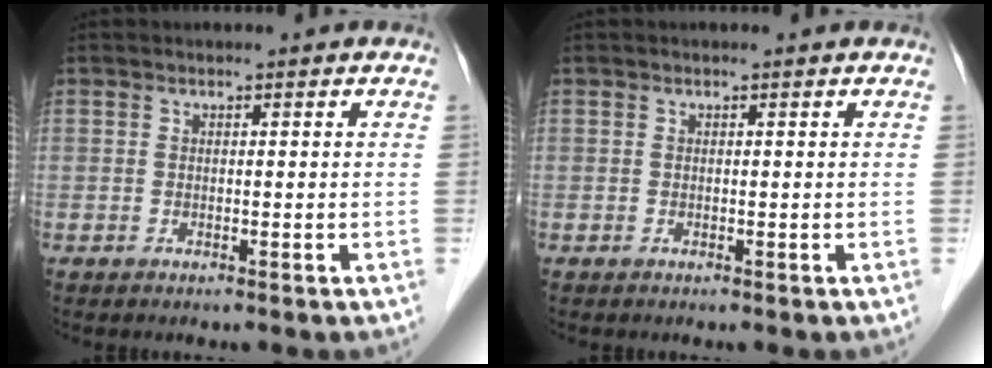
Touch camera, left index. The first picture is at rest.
{"total": 0.0}